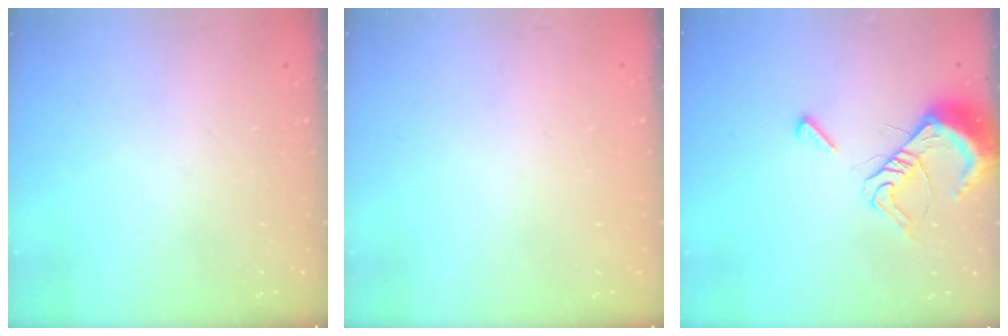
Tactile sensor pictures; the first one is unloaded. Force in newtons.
{"total": 1.8, "press": 1.8, "slide": 0.1}
{"total": 9.5, "press": 9.4, "slide": 1.3}